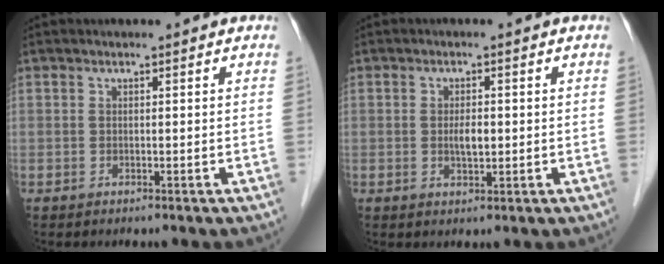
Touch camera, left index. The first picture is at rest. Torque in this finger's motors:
{"motor_torque": [0.62, 0.23, 0.08, 0.04]}